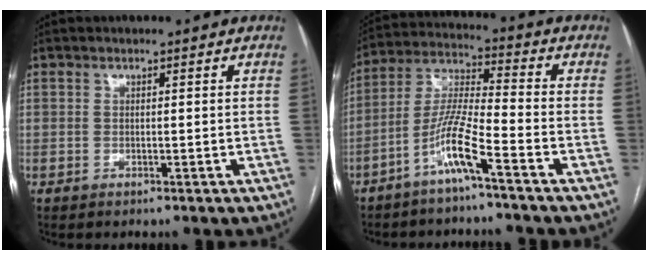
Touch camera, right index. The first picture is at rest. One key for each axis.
{"total": 8.6, "fx": -5.0, "fy": -0.2, "fz": 6.9, "tx": -0.148, "ty": 0.002, "tz": -0.104}